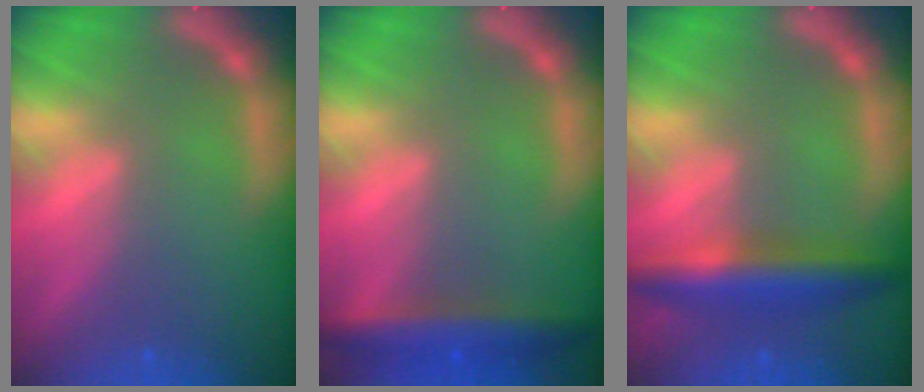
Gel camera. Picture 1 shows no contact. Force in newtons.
{"total": 5.0}
{"total": 5.5}